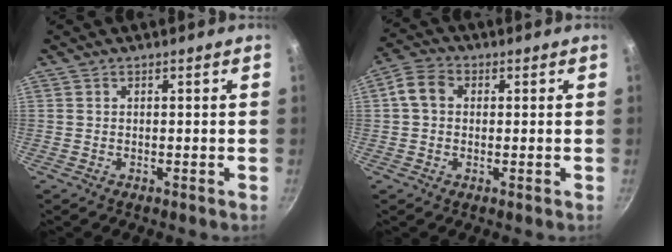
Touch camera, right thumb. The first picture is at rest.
{"total": 5.4, "force": [0.7, 4.2, 3.3], "torque": [-0.058, 0.010, -0.001]}